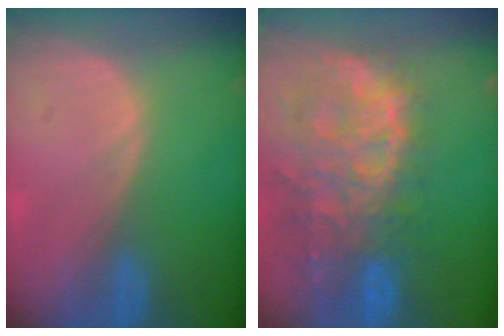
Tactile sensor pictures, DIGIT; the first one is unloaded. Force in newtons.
{"total": 13.6, "press": 11.0, "slide": 7.9}